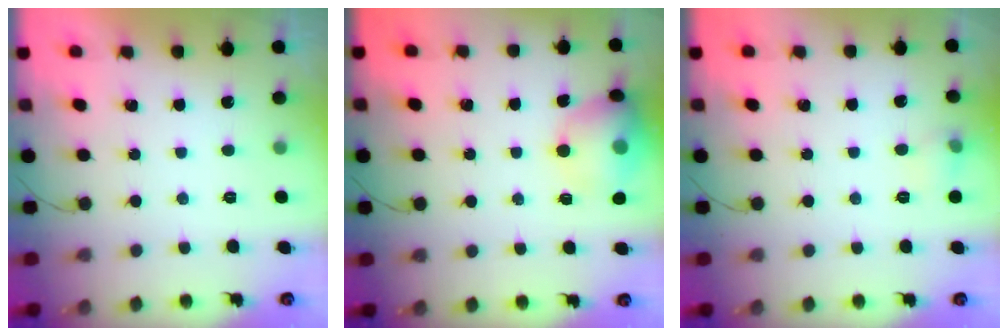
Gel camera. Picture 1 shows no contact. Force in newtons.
{"total": 13.5, "press": 13.3, "slide": 2.3}
{"total": 5.7, "press": 5.4, "slide": 1.8}